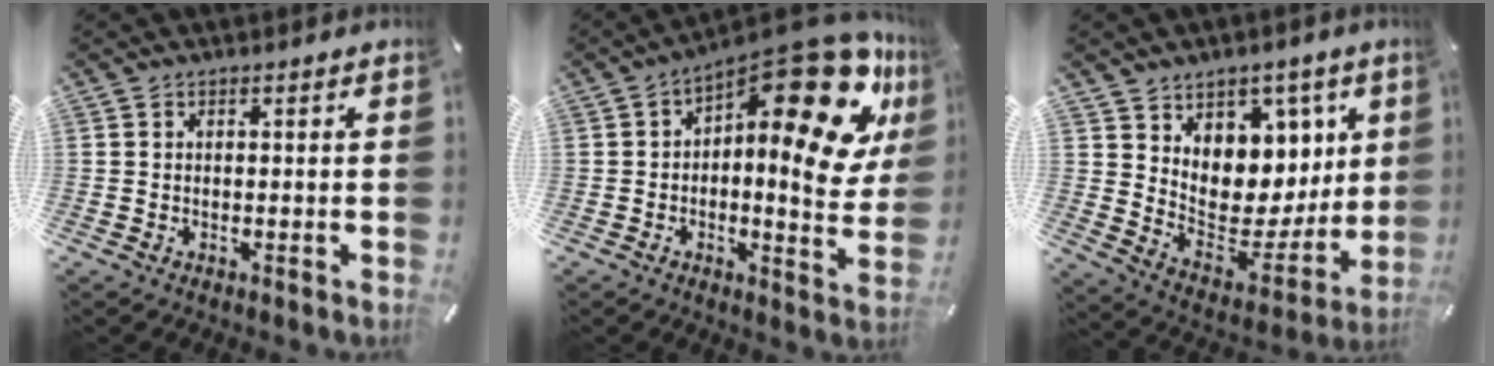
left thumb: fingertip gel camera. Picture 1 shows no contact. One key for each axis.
{"total": 23.1, "fx": 10.9, "fy": 8.7, "fz": 18.5, "tx": -0.236, "ty": -0.101, "tz": 0.178}
{"total": 9.6, "fx": 4.1, "fy": 8.5, "fz": 1.4, "tx": 0.001, "ty": -0.075, "tz": 0.081}